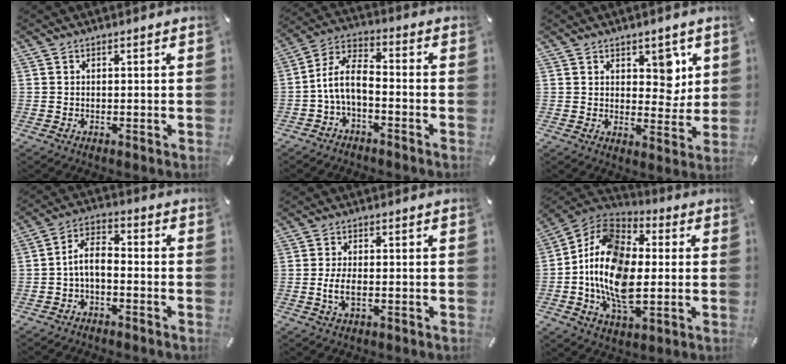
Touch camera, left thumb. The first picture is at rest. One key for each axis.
{"total": 8.2, "fx": -2.7, "fy": 4.2, "fz": 6.5, "tx": -0.137, "ty": 0.004, "tz": -0.051}
{"total": 7.1, "fx": 3.2, "fy": 4.9, "fz": 4.0, "tx": -0.028, "ty": -0.017, "tz": 0.047}
{"total": 6.3, "fx": -2.2, "fy": 3.5, "fz": 4.7, "tx": -0.101, "ty": 0.012, "tz": -0.045}
{"total": 4.2, "fx": -0.7, "fy": 1.8, "fz": 3.8, "tx": -0.085, "ty": -0.004, "tz": -0.016}
{"total": 18.0, "fx": -2.3, "fy": 11.6, "fz": 13.6, "tx": -0.297, "ty": 0.000, "tz": -0.051}